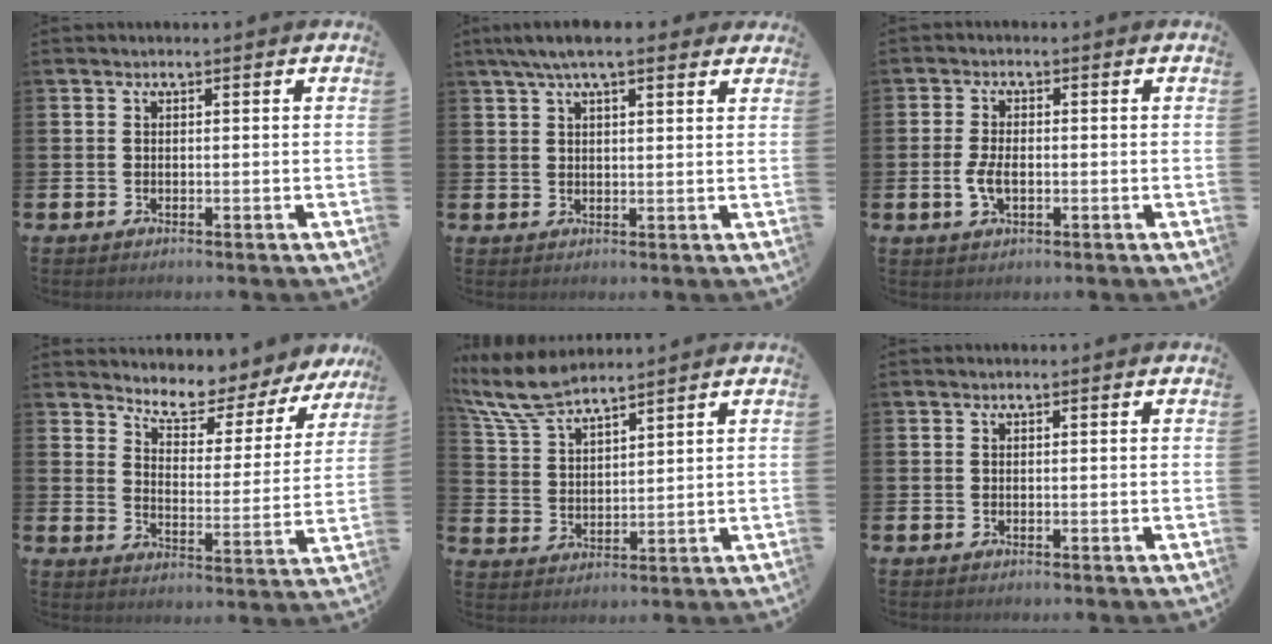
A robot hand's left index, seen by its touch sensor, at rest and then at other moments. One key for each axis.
{"total": 5.8, "fx": 4.6, "fy": 1.4, "fz": 3.2, "tx": -0.065, "ty": -0.005, "tz": 0.081}
{"total": 3.4, "fx": -0.5, "fy": 1.8, "fz": 2.8, "tx": -0.057, "ty": 0.002, "tz": -0.012}
{"total": 6.9, "fx": 6.6, "fy": 1.8, "fz": 1.3, "tx": -0.056, "ty": -0.051, "tz": 0.111}
{"total": 7.6, "fx": 7.0, "fy": 1.3, "fz": 2.6, "tx": -0.073, "ty": -0.024, "tz": 0.129}
{"total": 0.0}